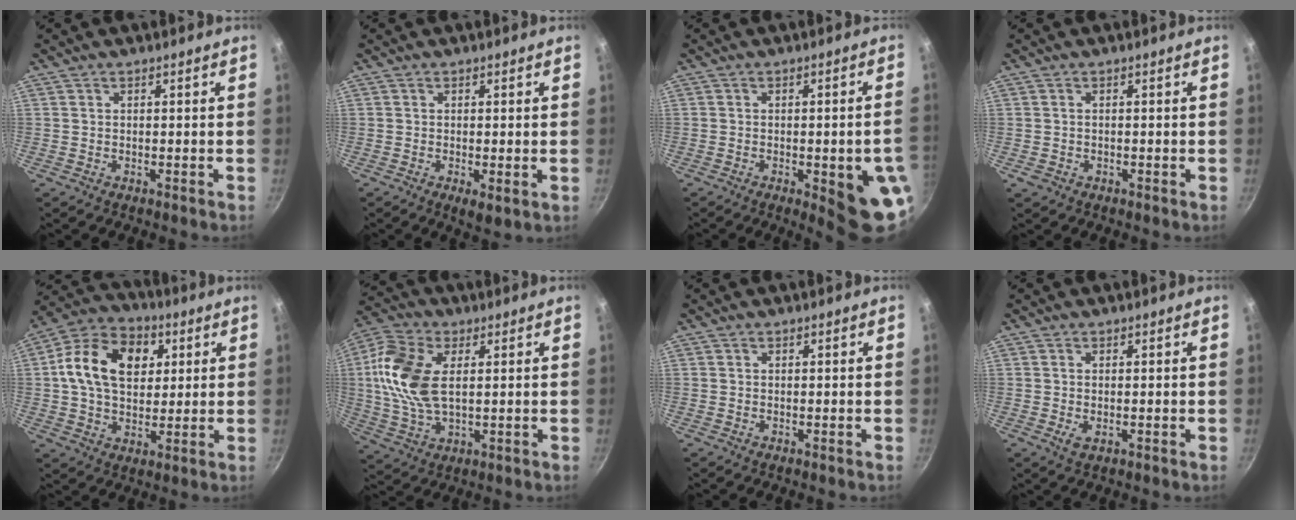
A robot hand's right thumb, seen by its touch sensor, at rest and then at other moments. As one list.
[{"total": 3.0, "force": [-0.4, 1.3, 2.7], "torque": [-0.043, -0.010, -0.005]}, {"total": 11.7, "force": [-3.1, 3.3, 10.8], "torque": [-0.104, 0.010, -0.033]}, {"total": 1.0, "force": [-0.4, 0.8, 0.5], "torque": [-0.009, 0.001, -0.006]}, {"total": 16.6, "force": [3.9, 11.6, 11.1], "torque": [-0.165, 0.013, 0.051]}, {"total": 14.2, "force": [2.2, 8.1, 11.5], "torque": [-0.227, 0.005, 0.037]}, {"total": 0.0}, {"total": 1.8, "force": [-0.2, 0.8, 1.6], "torque": [-0.031, -0.005, -0.002]}]